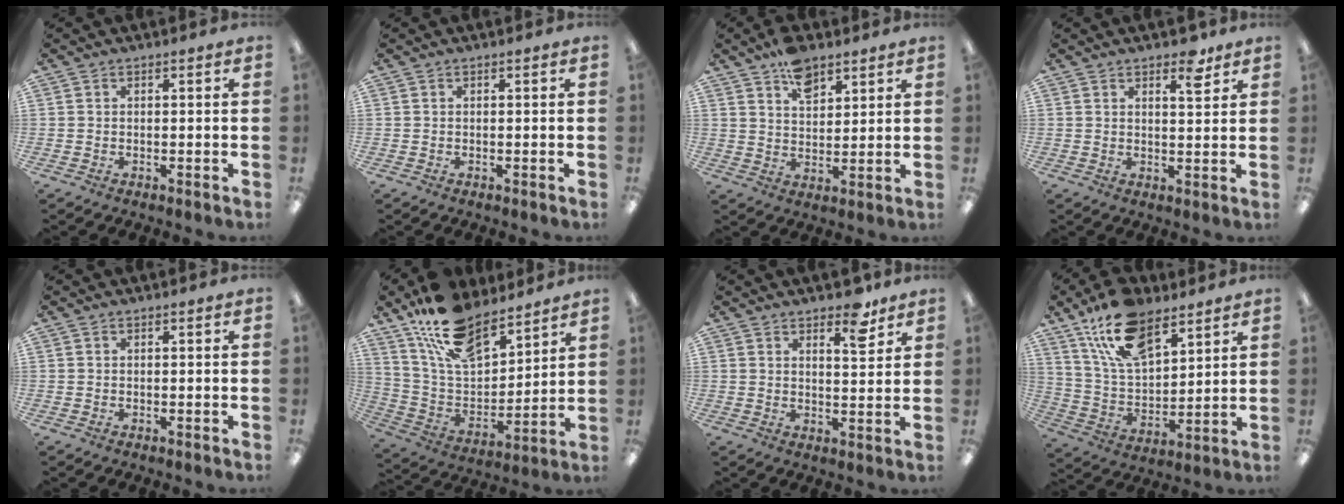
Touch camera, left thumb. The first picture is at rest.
{"total": 0.0}
{"total": 8.1, "force": [5.5, 4.4, 4.1], "torque": [-0.055, -0.028, 0.096]}
{"total": 5.6, "force": [4.1, 2.1, 3.3], "torque": [-0.034, -0.023, 0.065]}
{"total": 0.0}
{"total": 18.5, "force": [14.2, 8.3, 8.6], "torque": [-0.174, -0.076, 0.259]}
{"total": 7.2, "force": [5.4, 2.7, 4.0], "torque": [-0.035, -0.035, 0.087]}
{"total": 17.3, "force": [11.6, 8.4, 9.7], "torque": [-0.185, -0.046, 0.211]}